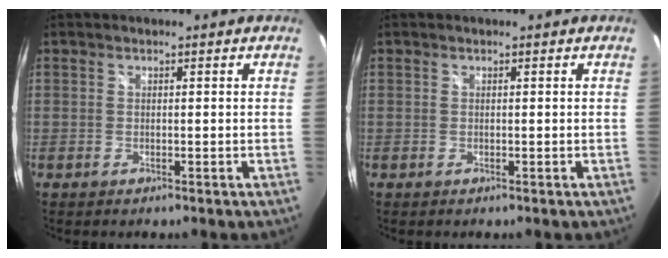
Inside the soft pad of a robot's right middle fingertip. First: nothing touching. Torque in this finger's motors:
{"motor_torque": [0.00, 0.00, 0.00, 0.01]}